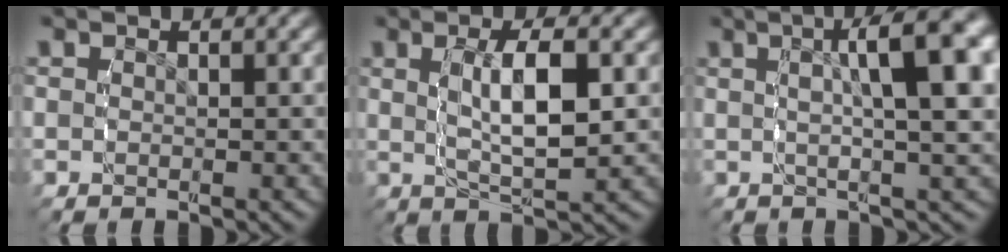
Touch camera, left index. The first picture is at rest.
{"total": 5.1, "force": [-0.1, 1.8, 4.8], "torque": [-0.091, -0.001, 0.003]}
{"total": 8.0, "force": [2.2, 2.4, 7.3], "torque": [-0.095, 0.022, 0.027]}